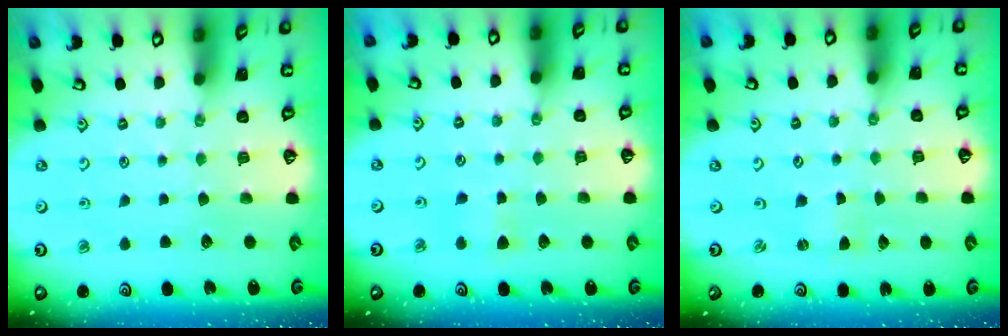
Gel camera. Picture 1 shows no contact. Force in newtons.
{"total": 3.5, "press": 3.4, "slide": 0.5}
{"total": 0.7, "press": 0.7, "slide": 0.0}